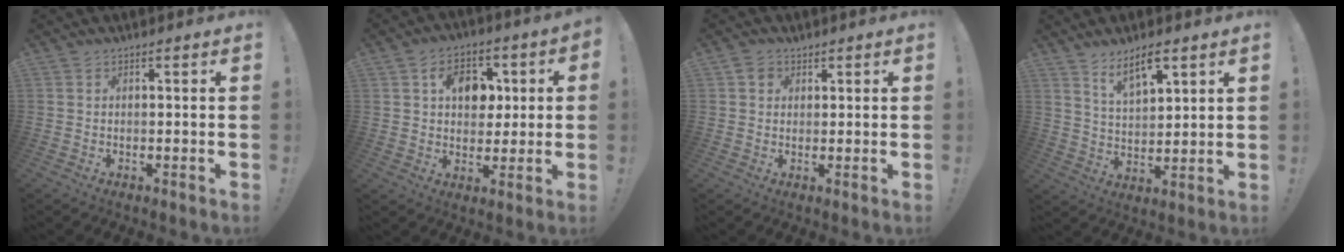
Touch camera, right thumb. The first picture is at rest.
{"total": 10.7, "force": [2.7, 8.3, 6.2], "torque": [-0.085, 0.001, 0.051]}
{"total": 2.8, "force": [1.6, 2.3, 0.5], "torque": [-0.001, -0.003, 0.028]}
{"total": 8.4, "force": [5.9, 3.0, 5.1], "torque": [-0.081, -0.031, 0.103]}